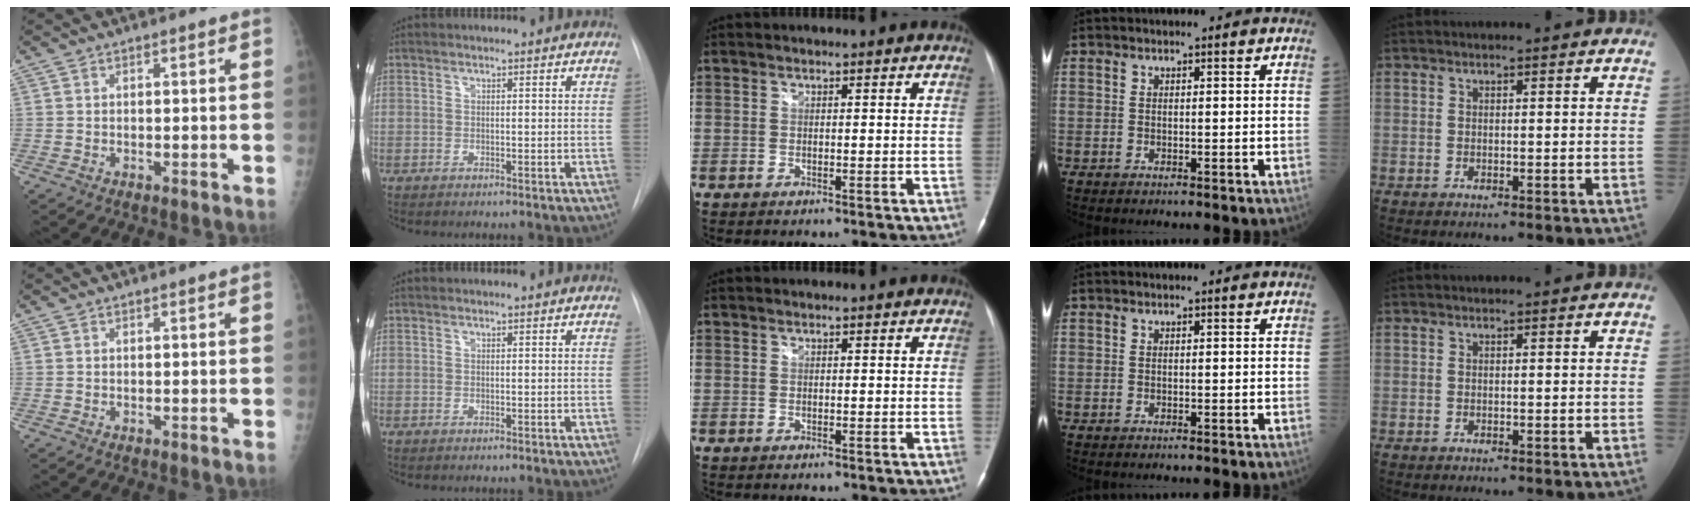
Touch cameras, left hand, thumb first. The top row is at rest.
{}